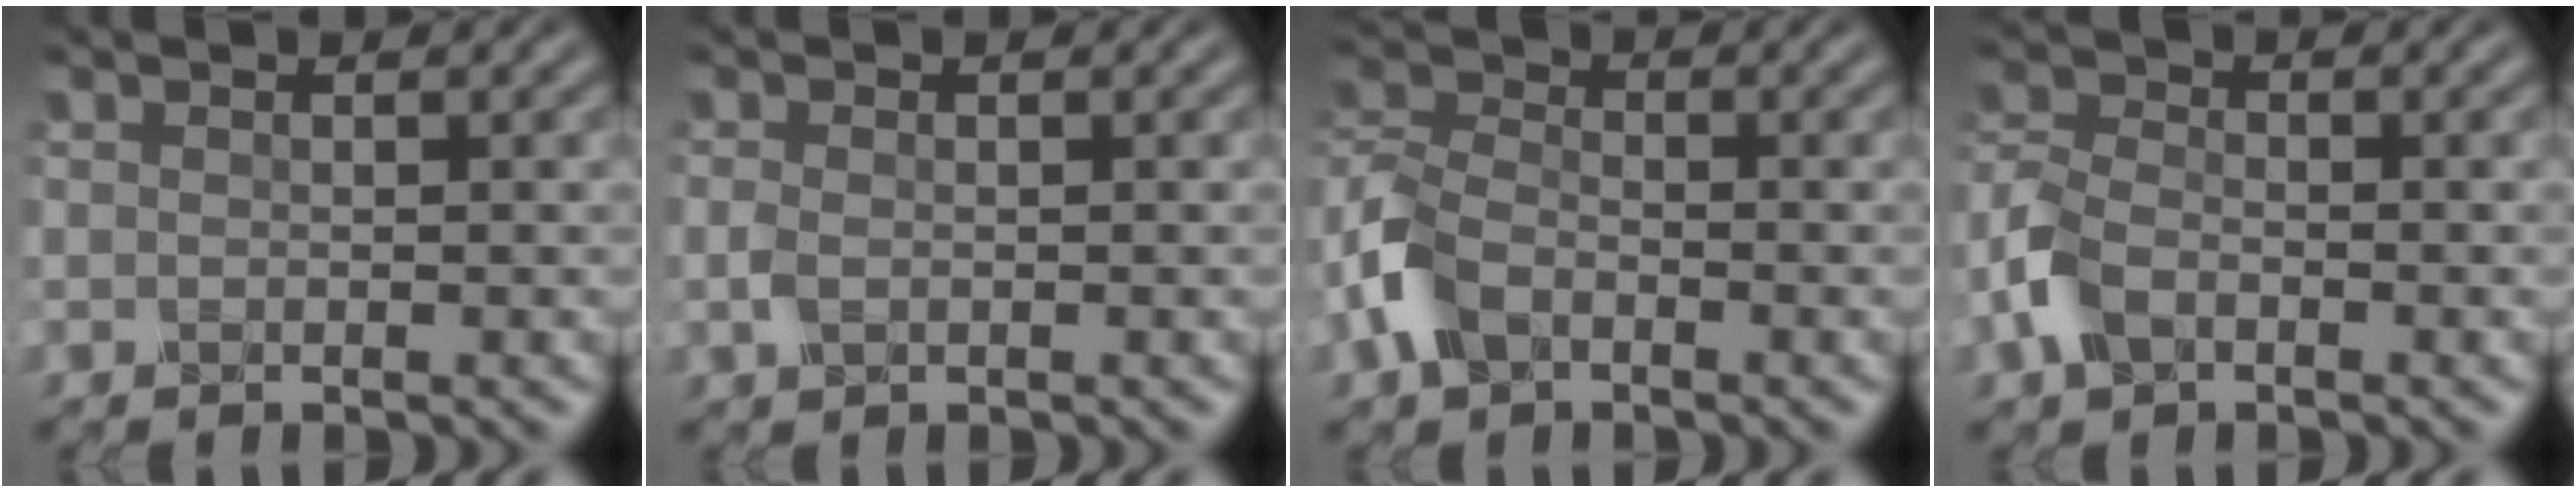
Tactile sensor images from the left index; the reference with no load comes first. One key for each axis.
{"total": 1.2, "fx": -0.3, "fy": 0.8, "fz": 0.8, "tx": -0.021, "ty": -0.003, "tz": -0.004}
{"total": 5.3, "fx": -2.7, "fy": 3.3, "fz": 3.1, "tx": -0.078, "ty": 0.005, "tz": -0.072}
{"total": 3.9, "fx": -2.0, "fy": 2.4, "fz": 2.3, "tx": -0.058, "ty": 0.002, "tz": -0.055}